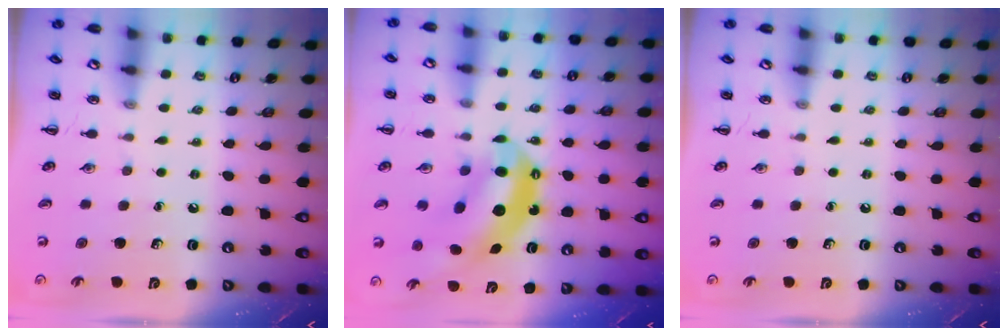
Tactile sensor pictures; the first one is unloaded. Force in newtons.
{"total": 11.9, "press": 11.5, "slide": 3.1}
{"total": 0.0}